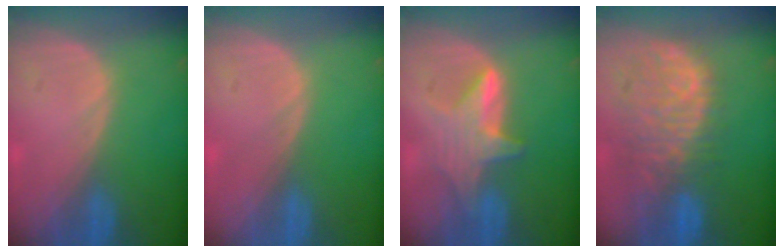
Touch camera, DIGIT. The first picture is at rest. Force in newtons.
{"total": 0.0}
{"total": 6.0, "press": 5.9, "slide": 0.6}
{"total": 11.5, "press": 9.7, "slide": 6.1}